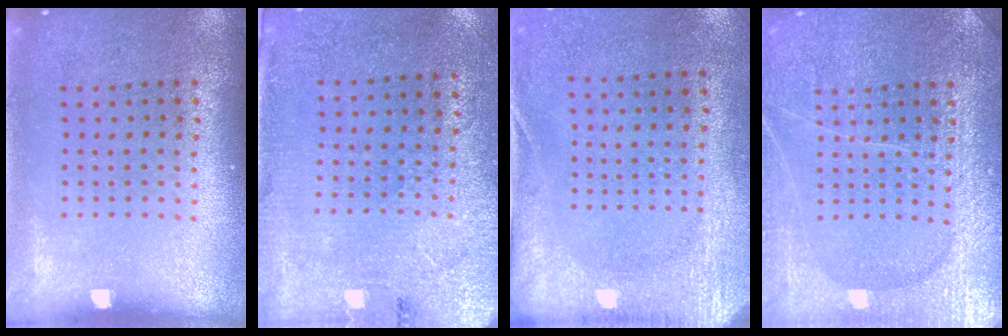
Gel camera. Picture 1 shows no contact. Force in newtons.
{"total": 2.7, "press": 2.3, "slide": 1.4}
{"total": 2.7, "press": 2.1, "slide": 1.7}
{"total": 3.6, "press": 3.6, "slide": 0.3}